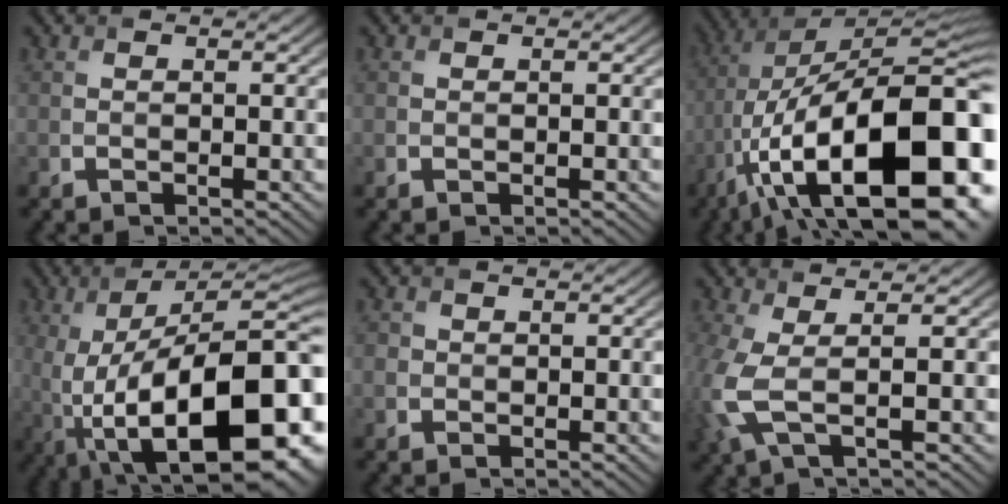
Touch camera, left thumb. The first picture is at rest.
{"total": 0.0}
{"total": 22.3, "force": [-8.4, 8.8, 18.7], "torque": [-0.297, 0.003, -0.130]}
{"total": 22.0, "force": [-5.9, 8.9, 19.2], "torque": [-0.292, -0.012, -0.101]}
{"total": 1.3, "force": [-0.1, 1.3, 0.3], "torque": [-0.004, -0.006, -0.006]}
{"total": 5.8, "force": [0.1, 1.7, 5.6], "torque": [-0.141, 0.000, -0.004]}